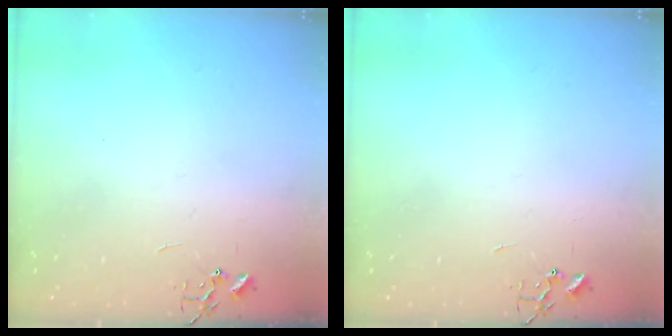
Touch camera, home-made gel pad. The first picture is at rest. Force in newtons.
{"total": 0.0}